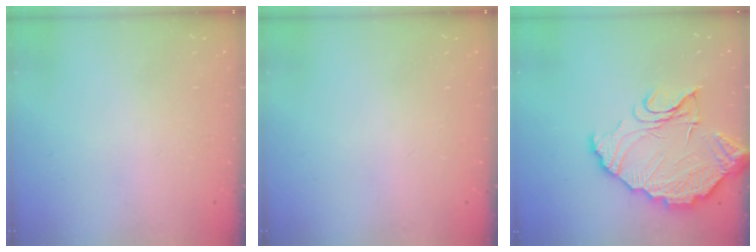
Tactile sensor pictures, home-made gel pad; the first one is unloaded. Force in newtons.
{"total": 0.0}
{"total": 14.8, "press": 14.7, "slide": 1.3}